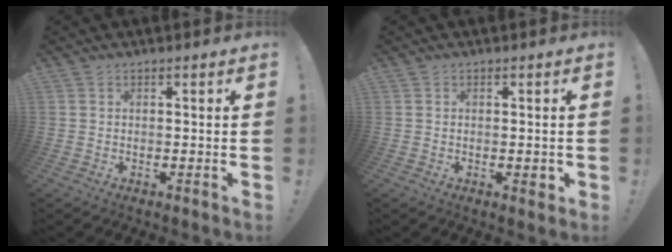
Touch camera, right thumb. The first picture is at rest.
{"total": 1.7, "force": [-0.3, 1.0, 1.4], "torque": [-0.014, 0.002, -0.005]}